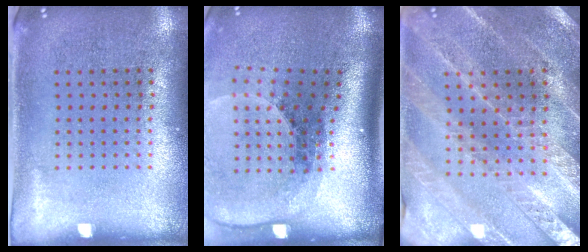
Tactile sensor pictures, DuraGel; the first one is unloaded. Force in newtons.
{"total": 2.7, "press": 1.9, "slide": 1.9}
{"total": 2.4, "press": 2.4, "slide": 0.2}